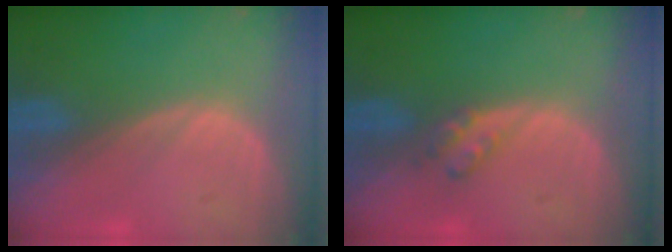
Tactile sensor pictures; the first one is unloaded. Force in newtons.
{"total": 2.4, "press": 2.4, "slide": 0.2}